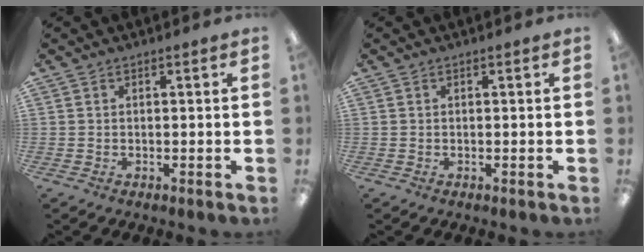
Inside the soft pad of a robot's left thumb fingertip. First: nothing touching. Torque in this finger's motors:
{"motor_torque": [0.02, 0.02, 0.23, -0.08, 0.00]}